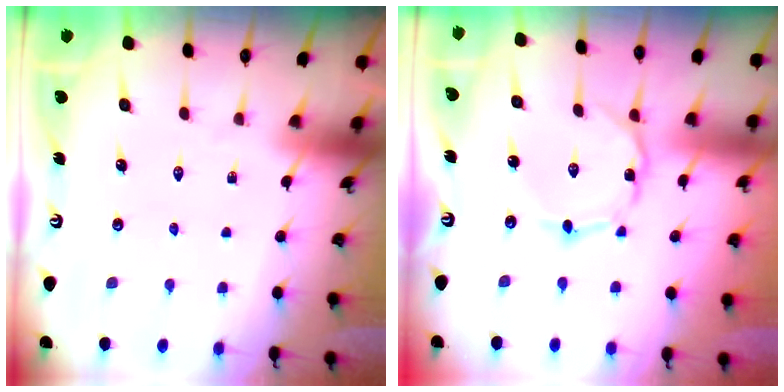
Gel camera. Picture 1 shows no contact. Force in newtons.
{"total": 1.0, "press": 0.9, "slide": 0.3}